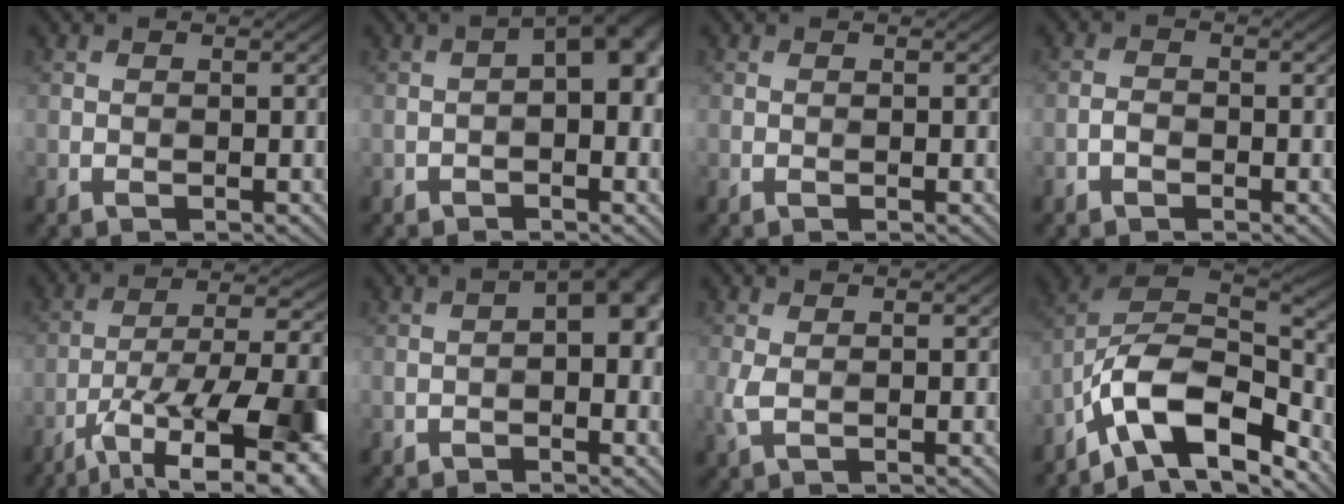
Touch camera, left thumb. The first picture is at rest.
{"total": 5.4, "force": [-0.4, 1.7, 5.1], "torque": [-0.071, 0.009, -0.002]}
{"total": 0.0}
{"total": 0.9, "force": [-0.7, 0.3, 0.4], "torque": [-0.014, -0.001, -0.016]}
{"total": 14.3, "force": [-6.0, 6.0, 11.5], "torque": [-0.210, -0.011, -0.087]}
{"total": 5.0, "force": [-0.1, 1.5, 4.7], "torque": [-0.067, 0.009, 0.002]}
{"total": 1.4, "force": [0.3, 0.4, 1.3], "torque": [-0.037, -0.006, 0.000]}
{"total": 13.1, "force": [-6.5, 6.6, 9.1], "torque": [-0.214, -0.002, -0.112]}